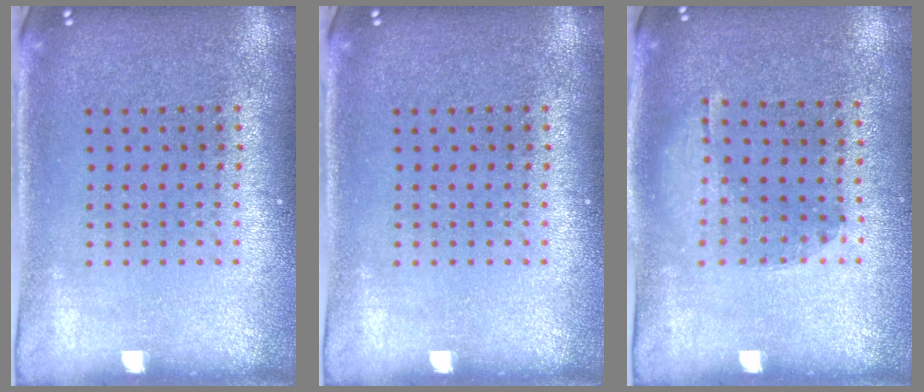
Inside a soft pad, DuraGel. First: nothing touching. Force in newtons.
{"total": 0.0}
{"total": 1.2, "press": 0.8, "slide": 0.9}